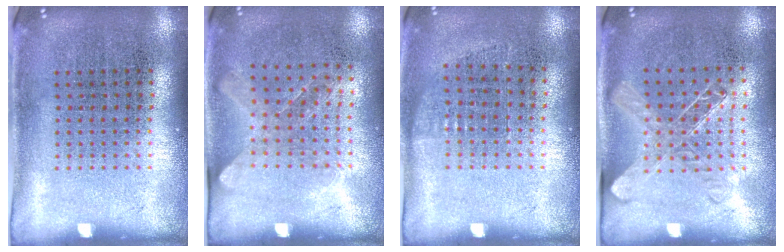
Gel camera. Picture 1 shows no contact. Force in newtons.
{"total": 1.2, "press": 1.0, "slide": 0.7}
{"total": 0.7, "press": 0.7, "slide": 0.4}
{"total": 1.4, "press": 1.3, "slide": 0.6}